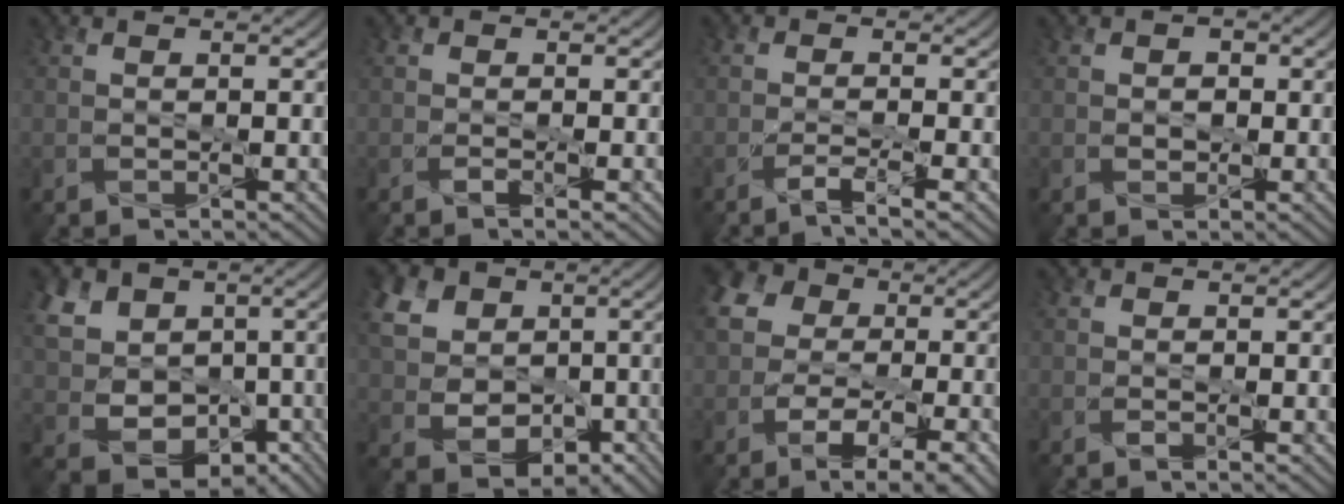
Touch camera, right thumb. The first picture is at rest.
{"total": 1.3, "force": [-0.5, 0.5, 1.1], "torque": [-0.024, -0.002, -0.014]}
{"total": 2.5, "force": [-1.8, -0.1, 1.7], "torque": [-0.035, 0.005, -0.040]}
{"total": 1.2, "force": [-0.3, 1.0, 0.5], "torque": [-0.012, -0.001, -0.010]}
{"total": 11.4, "force": [0.9, 9.6, 6.0], "torque": [-0.164, 0.003, 0.012]}
{"total": 9.9, "force": [1.2, 8.2, 5.3], "torque": [-0.167, 0.006, 0.022]}
{"total": 13.6, "force": [-3.0, 9.6, 9.1], "torque": [-0.165, -0.011, -0.050]}
{"total": 0.8, "force": [0.0, 0.5, 0.6], "torque": [-0.011, 0.002, -0.005]}